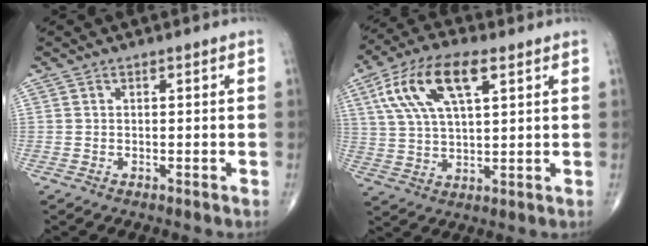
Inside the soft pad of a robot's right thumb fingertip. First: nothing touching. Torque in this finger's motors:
{"motor_torque": [0.12, 0.29, 0.57, 0.34, 0.17]}